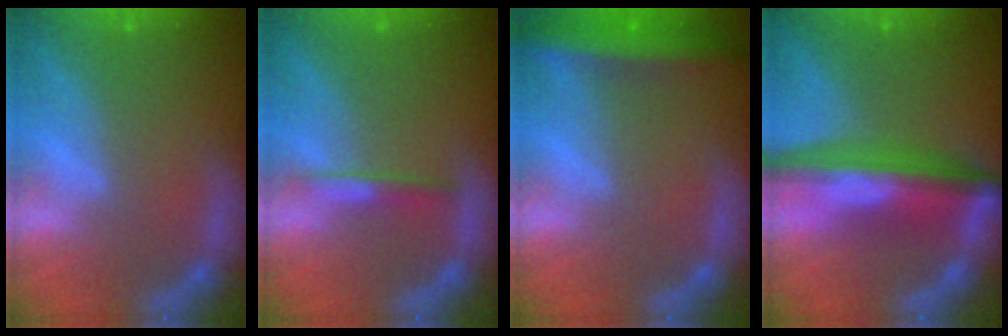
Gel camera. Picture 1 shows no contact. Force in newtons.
{"total": 2.0}
{"total": 5.5}
{"total": 9.0}